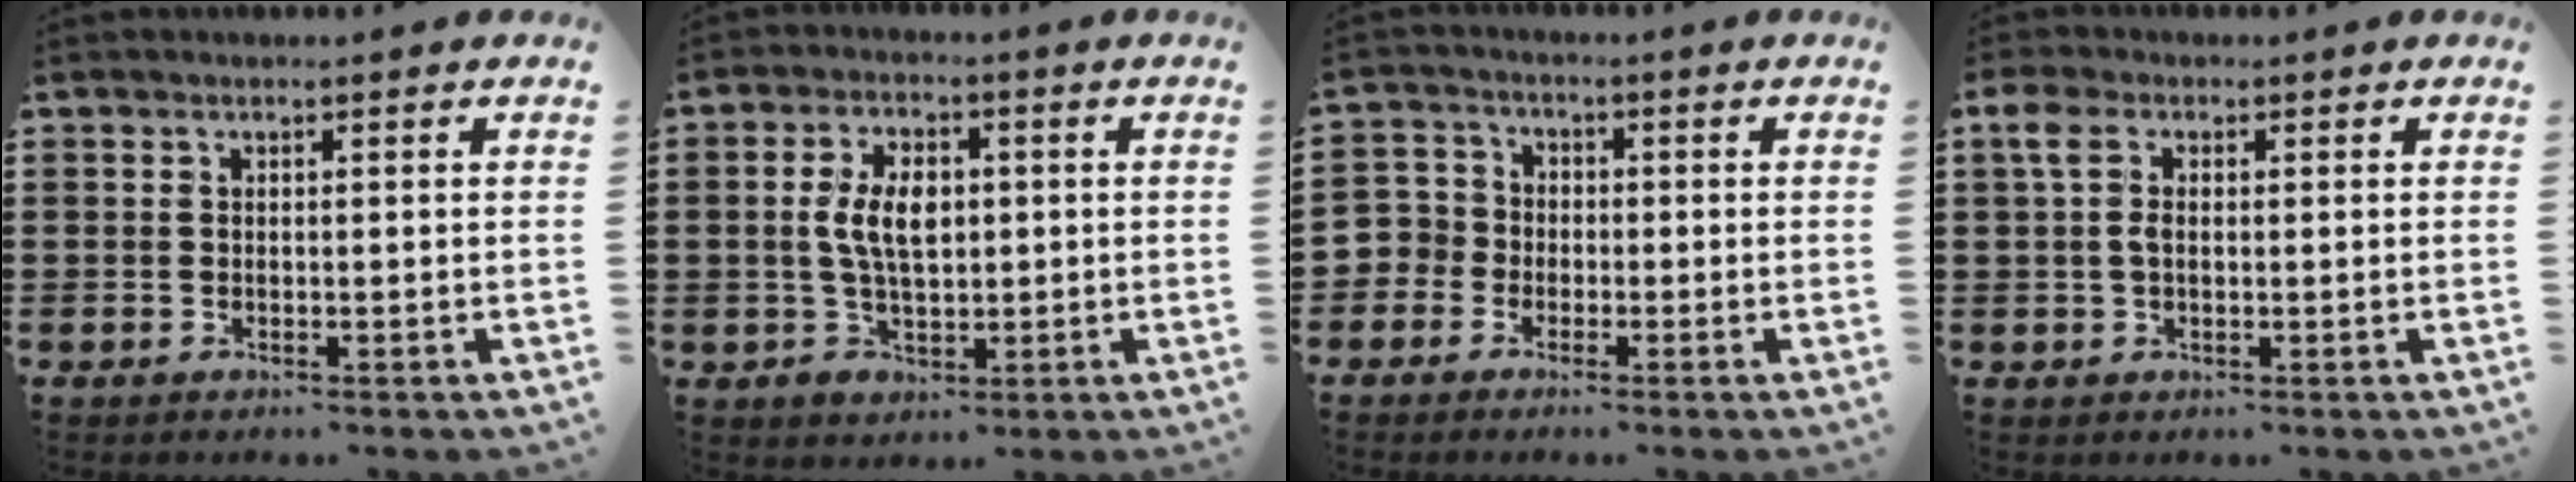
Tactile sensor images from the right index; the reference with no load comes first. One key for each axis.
{"total": 7.1, "fx": 0.4, "fy": 4.5, "fz": 5.5, "tx": -0.119, "ty": 0.007, "tz": 0.001}
{"total": 3.1, "fx": -1.5, "fy": 2.7, "fz": 0.4, "tx": -0.027, "ty": 0.003, "tz": -0.037}
{"total": 3.3, "fx": 0.5, "fy": 2.0, "fz": 2.5, "tx": -0.064, "ty": 0.009, "tz": 0.004}